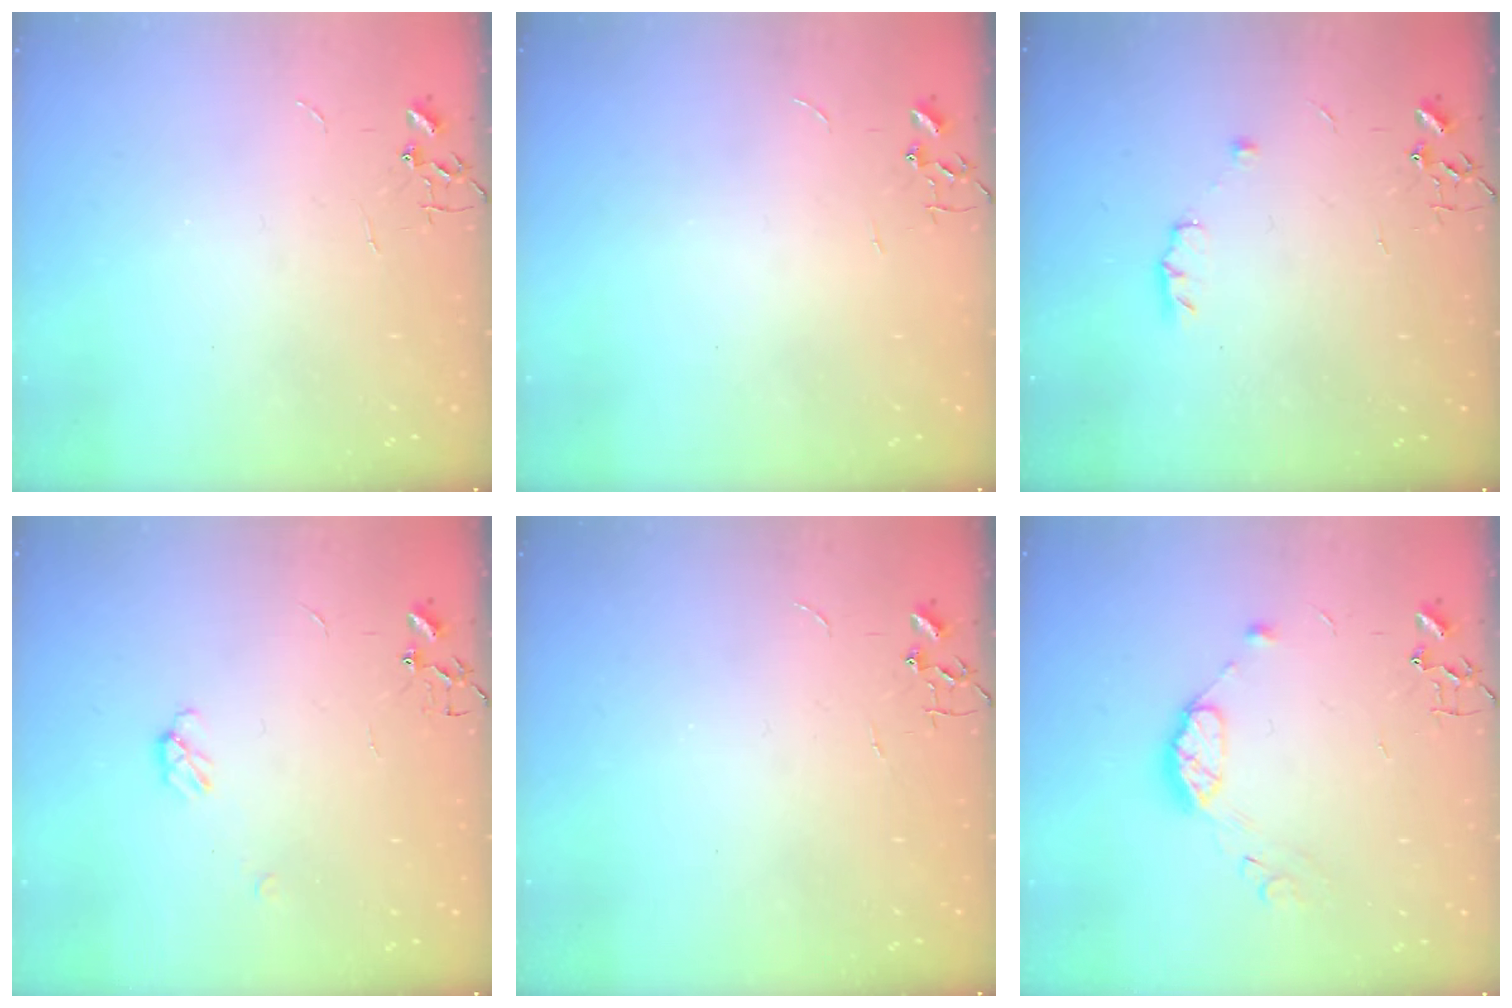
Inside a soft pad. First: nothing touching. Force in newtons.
{"total": 0.0}
{"total": 4.9, "press": 4.8, "slide": 0.8}
{"total": 3.9, "press": 3.9, "slide": 0.6}
{"total": 0.0}
{"total": 9.2, "press": 9.2, "slide": 0.7}